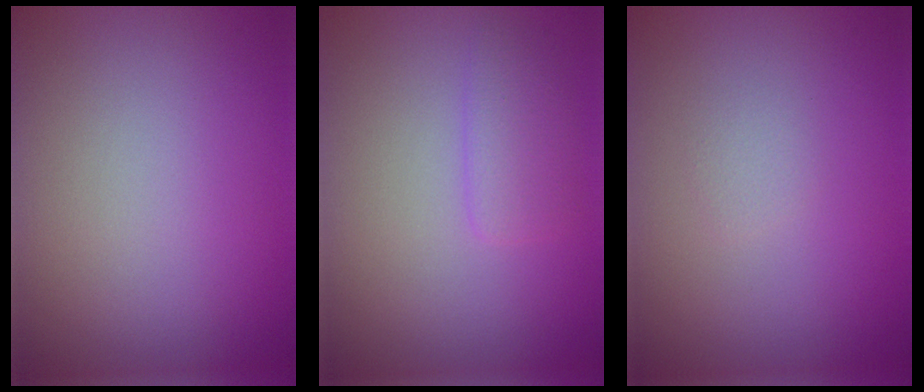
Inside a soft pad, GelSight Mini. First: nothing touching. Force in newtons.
{"total": 1.9, "press": 1.9, "slide": 0.1}
{"total": 0.7, "press": 0.7, "slide": 0.0}